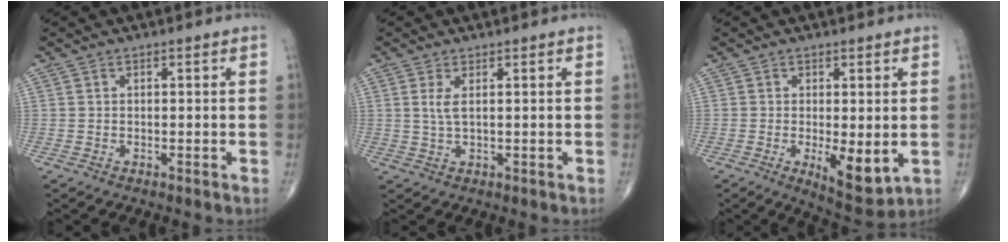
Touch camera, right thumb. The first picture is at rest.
{"total": 2.6, "force": [0.8, 0.6, 2.4], "torque": [-0.059, -0.004, 0.022]}
{"total": 7.6, "force": [-1.3, 2.8, 6.9], "torque": [-0.100, -0.023, -0.012]}